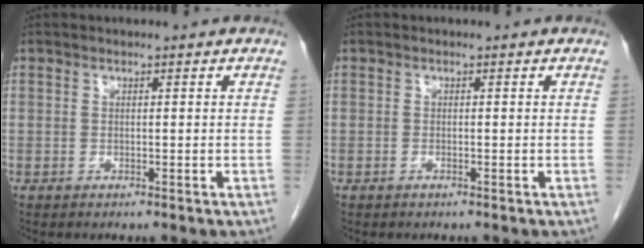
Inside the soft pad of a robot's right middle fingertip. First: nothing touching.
{"total": 0.0}